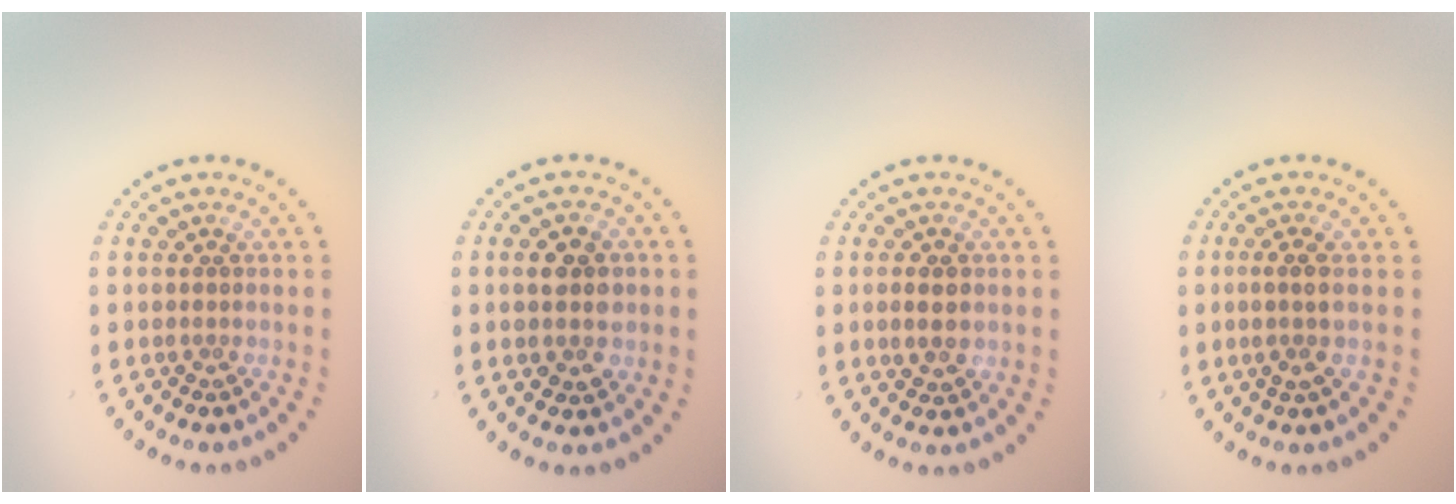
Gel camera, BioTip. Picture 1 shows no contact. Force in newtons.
{"total": 3.8, "press": 3.8, "slide": 0.2}
{"total": 1.7, "press": 1.7, "slide": 0.2}
{"total": 2.0, "press": 1.6, "slide": 1.1}